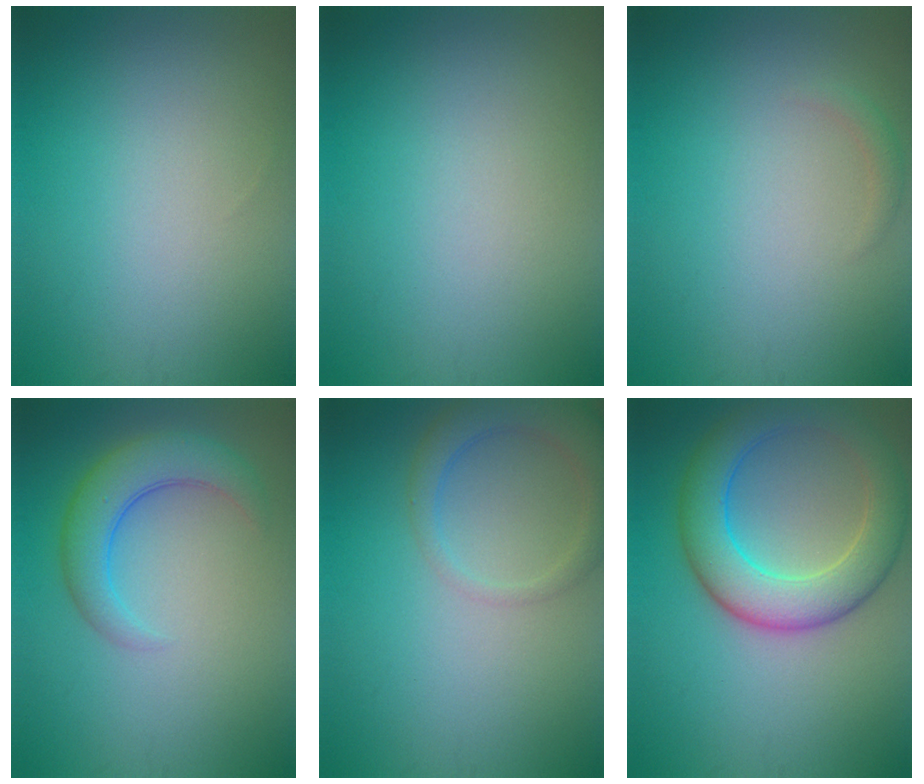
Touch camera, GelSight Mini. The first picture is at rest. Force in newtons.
{"total": 0.0}
{"total": 0.8, "press": 0.8, "slide": 0.1}
{"total": 4.6, "press": 4.5, "slide": 0.2}
{"total": 3.9, "press": 3.9, "slide": 0.3}
{"total": 7.1, "press": 7.1, "slide": 0.2}